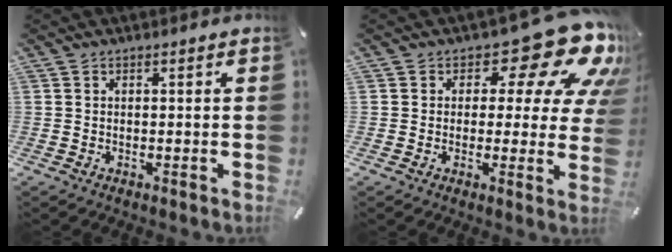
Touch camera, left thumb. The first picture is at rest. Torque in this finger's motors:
{"motor_torque": [0.73, 0.70, 0.16, -0.08, 0.20]}